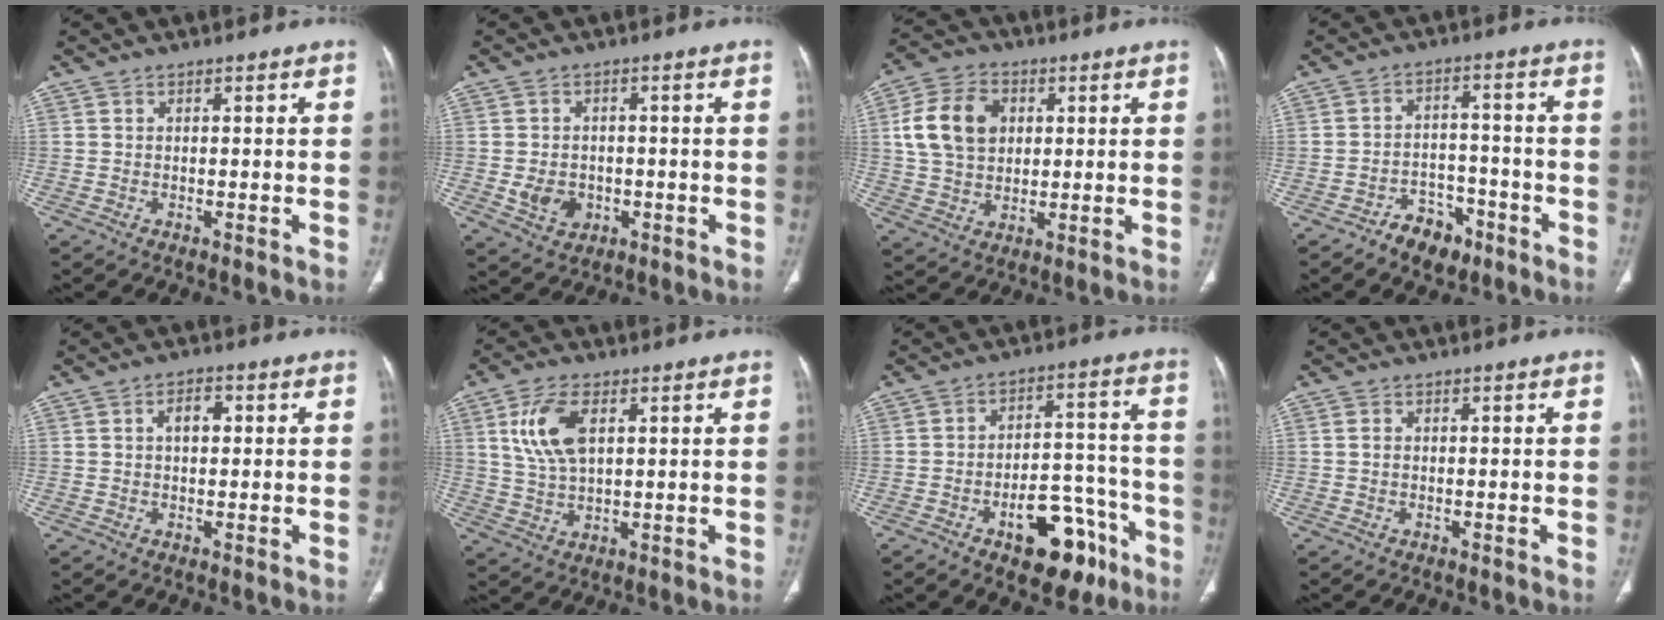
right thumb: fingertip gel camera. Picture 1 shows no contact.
{"total": 5.4, "force": [-1.2, 4.4, 3.0], "torque": [-0.038, 0.005, -0.009]}
{"total": 12.7, "force": [2.9, 9.3, 8.1], "torque": [-0.135, 0.006, 0.051]}
{"total": 7.1, "force": [-4.7, 4.5, 2.8], "torque": [-0.018, 0.040, -0.073]}
{"total": 3.5, "force": [0.7, 2.1, 2.7], "torque": [-0.039, 0.010, 0.010]}
{"total": 9.7, "force": [3.2, 5.0, 7.6], "torque": [-0.155, -0.004, 0.065]}
{"total": 15.0, "force": [-8.0, 7.7, 10.0], "torque": [-0.099, 0.065, -0.106]}
{"total": 1.1, "force": [0.1, 0.8, 0.7], "torque": [-0.014, 0.002, 0.001]}